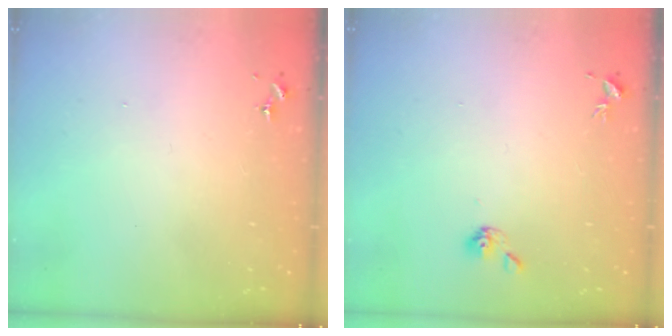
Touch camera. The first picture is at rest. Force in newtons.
{"total": 4.7, "press": 4.5, "slide": 1.3}